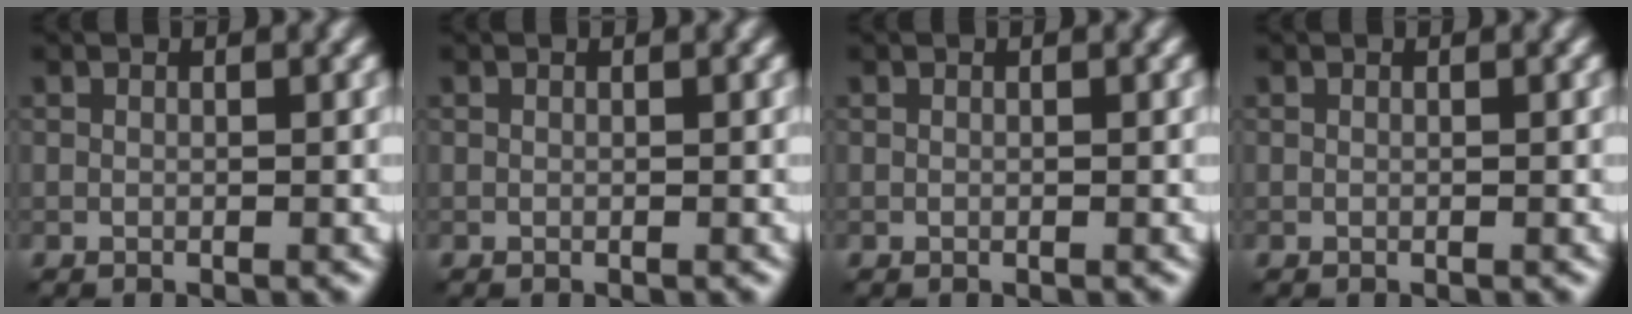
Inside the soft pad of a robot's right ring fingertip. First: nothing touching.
{"total": 0.0}
{"total": 0.0}
{"total": 0.0}